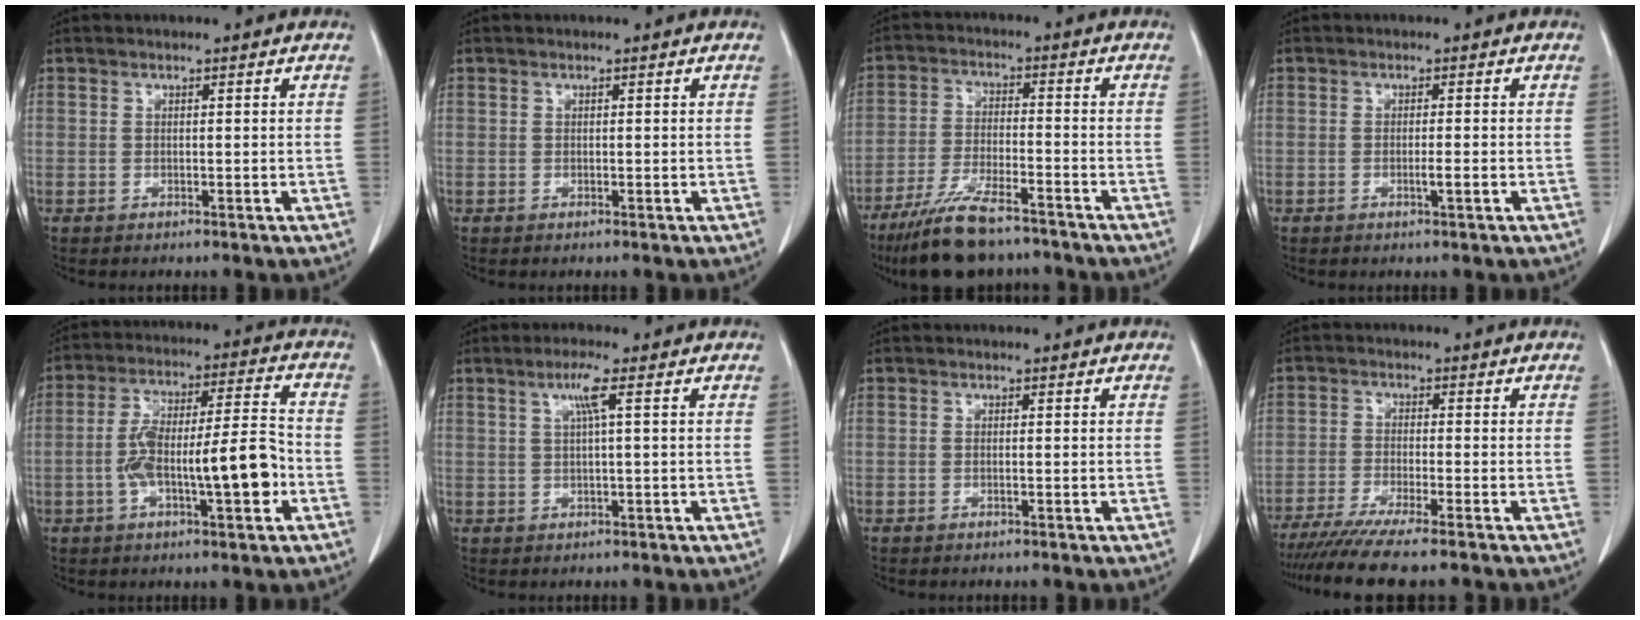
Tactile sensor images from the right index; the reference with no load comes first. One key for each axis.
{"total": 0.0}
{"total": 11.7, "fx": -9.3, "fy": 2.5, "fz": 6.7, "tx": -0.124, "ty": -0.029, "tz": -0.161}
{"total": 1.5, "fx": -0.5, "fy": -0.1, "fz": 1.4, "tx": -0.027, "ty": -0.003, "tz": -0.009}
{"total": 13.5, "fx": -3.6, "fy": 2.4, "fz": 12.8, "tx": -0.219, "ty": 0.020, "tz": -0.057}
{"total": 3.2, "fx": 1.1, "fy": -0.6, "fz": 2.9, "tx": -0.061, "ty": 0.004, "tz": 0.022}
{"total": 0.0}
{"total": 10.6, "fx": -8.9, "fy": -0.3, "fz": 5.7, "tx": -0.076, "ty": -0.027, "tz": -0.141}